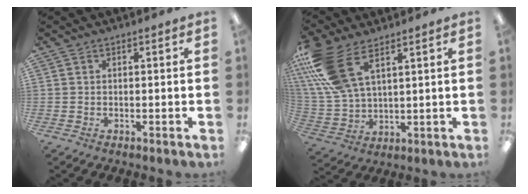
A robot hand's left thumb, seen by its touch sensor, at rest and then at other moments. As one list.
[{"total": 16.8, "force": [8.7, 8.2, 11.8], "torque": [-0.275, -0.031, 0.158]}]